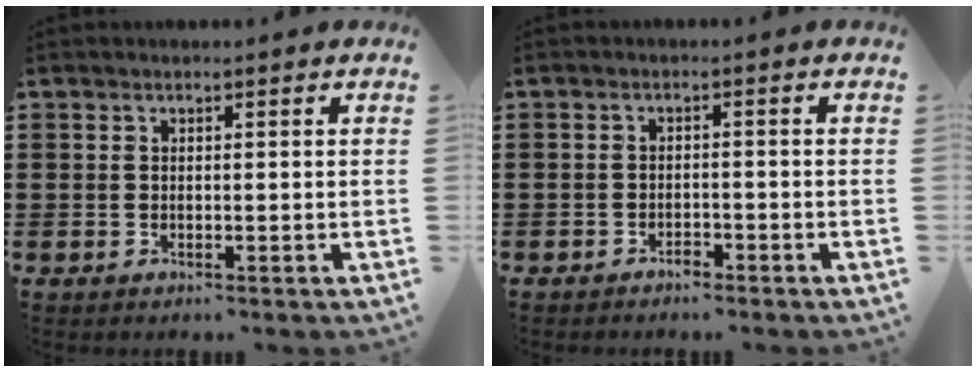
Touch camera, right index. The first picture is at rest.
{"total": 1.5, "force": [-1.4, 0.3, 0.3], "torque": [-0.012, -0.001, -0.030]}